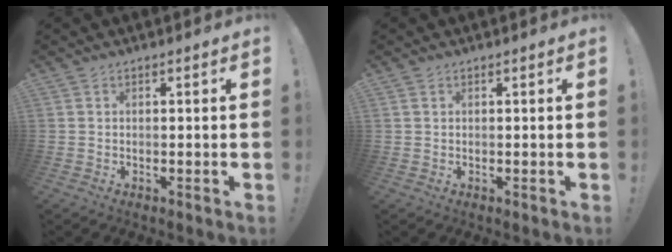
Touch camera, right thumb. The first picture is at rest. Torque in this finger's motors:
{"motor_torque": [0.07, -0.01, -0.15, 0.07, 0.07]}